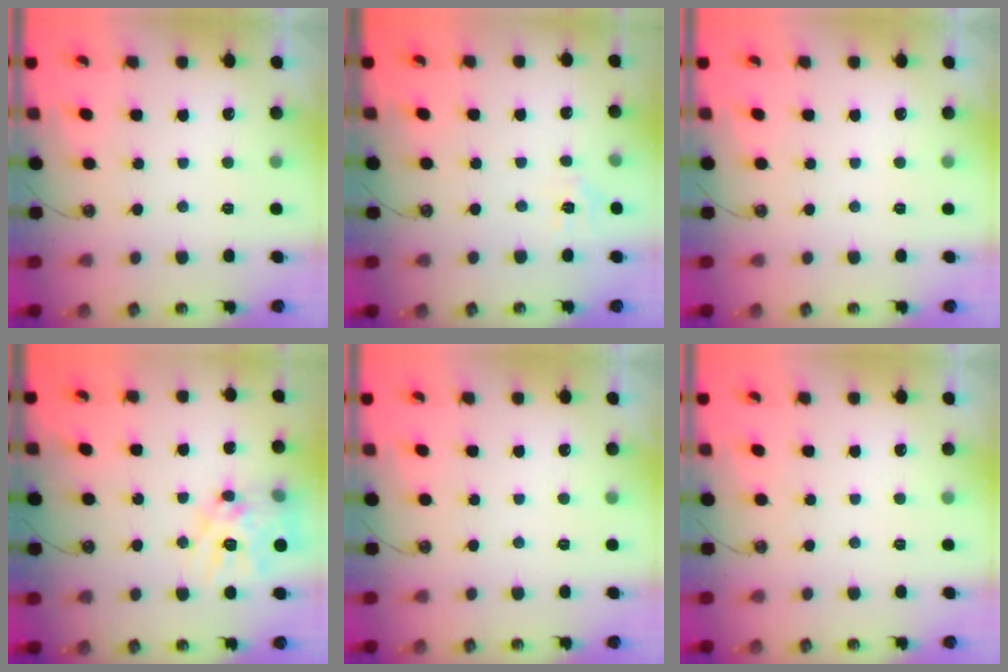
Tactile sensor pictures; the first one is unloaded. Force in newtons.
{"total": 5.0, "press": 5.0, "slide": 0.7}
{"total": 0.0}
{"total": 14.9, "press": 14.9, "slide": 1.3}
{"total": 0.0}
{"total": 0.0}